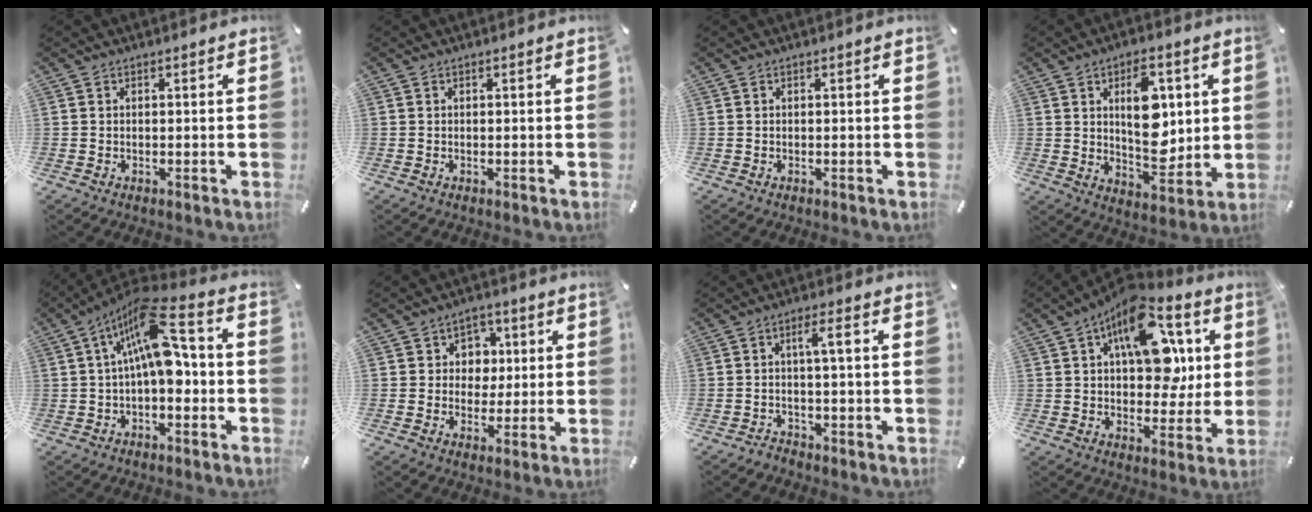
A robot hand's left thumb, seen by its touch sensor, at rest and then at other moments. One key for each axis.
{"total": 0.0}
{"total": 0.0}
{"total": 13.4, "fx": 2.9, "fy": 8.0, "fz": 10.3, "tx": -0.148, "ty": -0.008, "tz": 0.045}
{"total": 15.6, "fx": 2.9, "fy": 6.5, "fz": 13.9, "tx": -0.255, "ty": -0.016, "tz": 0.041}
{"total": 6.4, "fx": 0.7, "fy": 6.1, "fz": 1.8, "tx": -0.022, "ty": 0.004, "tz": 0.008}
{"total": 3.9, "fx": -0.7, "fy": 0.6, "fz": 3.7, "tx": -0.074, "ty": 0.014, "tz": -0.019}
{"total": 18.3, "fx": 6.7, "fy": 11.0, "fz": 13.0, "tx": -0.178, "ty": -0.029, "tz": 0.118}